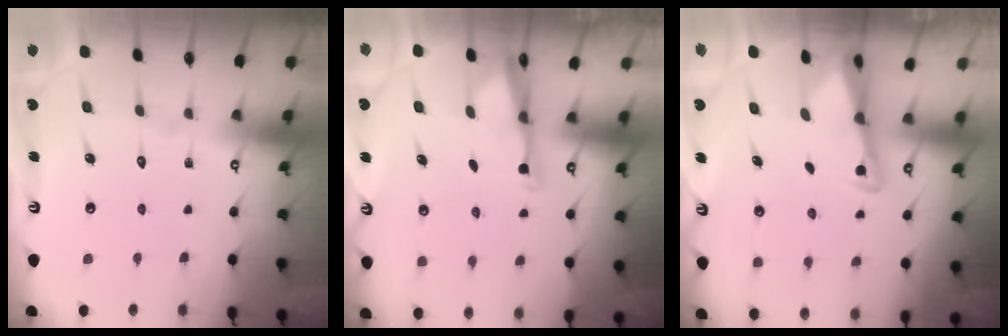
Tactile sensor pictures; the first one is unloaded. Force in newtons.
{"total": 2.9, "press": 2.9, "slide": 0.6}
{"total": 2.5, "press": 2.5, "slide": 0.2}